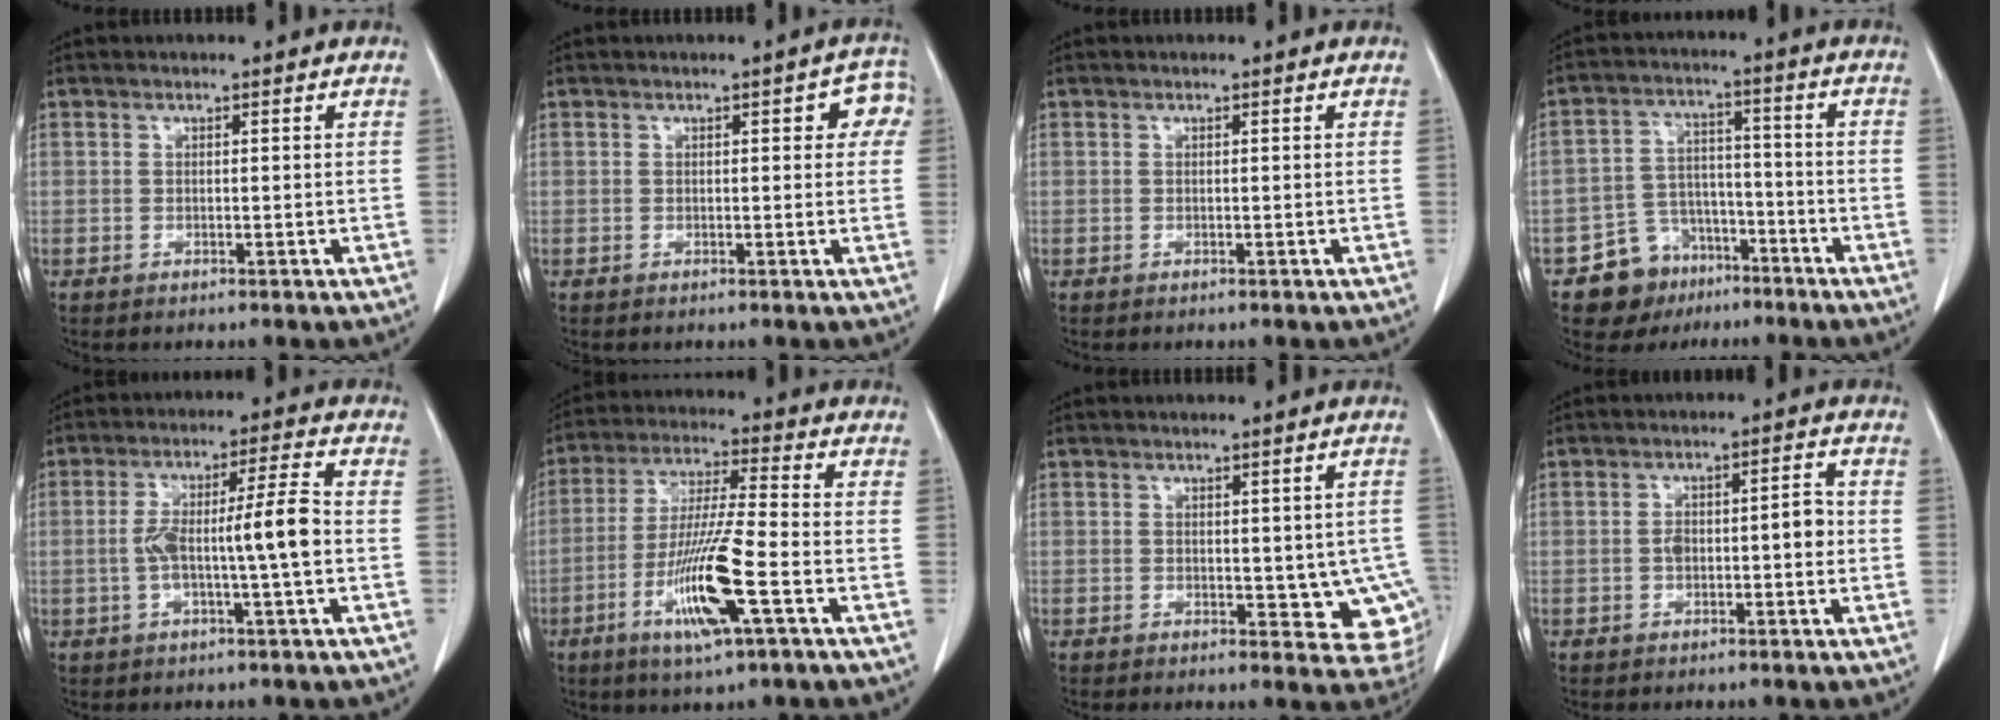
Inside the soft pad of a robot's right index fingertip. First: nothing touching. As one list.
[{"total": 4.2, "force": [1.2, 1.8, 3.6], "torque": [-0.026, 0.015, 0.006]}, {"total": 0.0}, {"total": 8.3, "force": [-5.2, 6.2, 1.6], "torque": [-0.029, 0.021, -0.079]}, {"total": 8.9, "force": [-1.3, 0.1, 8.8], "torque": [-0.161, 0.019, -0.023]}, {"total": 13.1, "force": [-4.9, 0.3, 12.1], "torque": [-0.240, -0.019, -0.091]}, {"total": 7.4, "force": [-0.5, 3.8, 6.3], "torque": [-0.048, -0.004, 0.000]}, {"total": 4.9, "force": [-0.6, 1.8, 4.5], "torque": [-0.075, 0.019, -0.008]}]